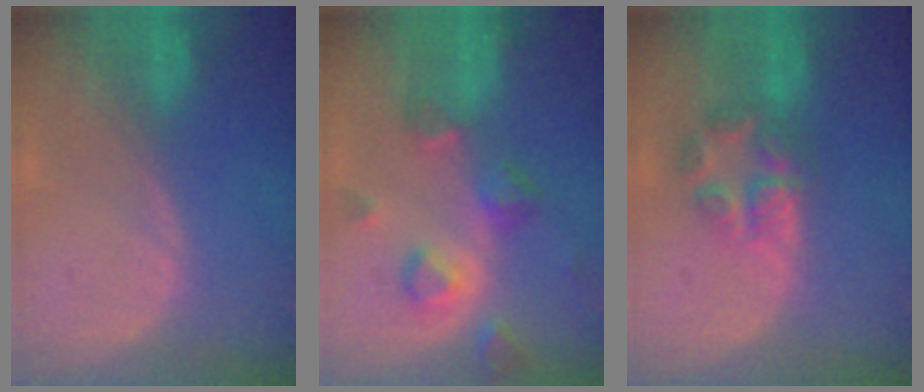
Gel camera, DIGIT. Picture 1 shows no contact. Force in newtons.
{"total": 7.1, "press": 7.0, "slide": 1.2}
{"total": 5.5, "press": 5.5, "slide": 0.9}